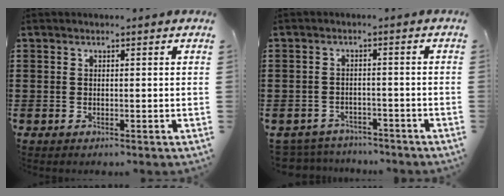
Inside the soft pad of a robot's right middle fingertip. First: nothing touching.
{"total": 2.8, "force": [-2.7, 0.5, -0.3], "torque": [-0.005, 0.001, -0.062]}